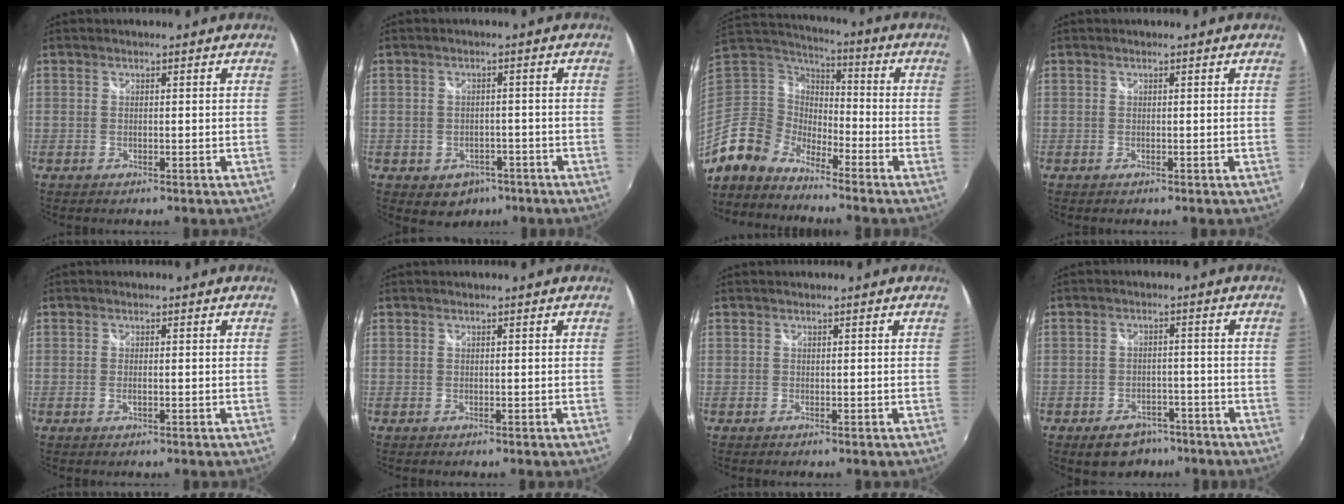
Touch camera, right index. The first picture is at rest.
{"total": 5.8, "force": [-3.1, 4.5, 1.9], "torque": [-0.043, 0.002, -0.031]}
{"total": 11.8, "force": [-8.7, 7.2, 3.6], "torque": [-0.093, 0.012, -0.180]}
{"total": 0.0}
{"total": 1.1, "force": [-0.2, 0.4, 1.0], "torque": [-0.020, -0.001, -0.004]}
{"total": 0.0}
{"total": 0.0}
{"total": 7.7, "force": [-5.4, 4.8, 2.7], "torque": [-0.067, 0.010, -0.068]}